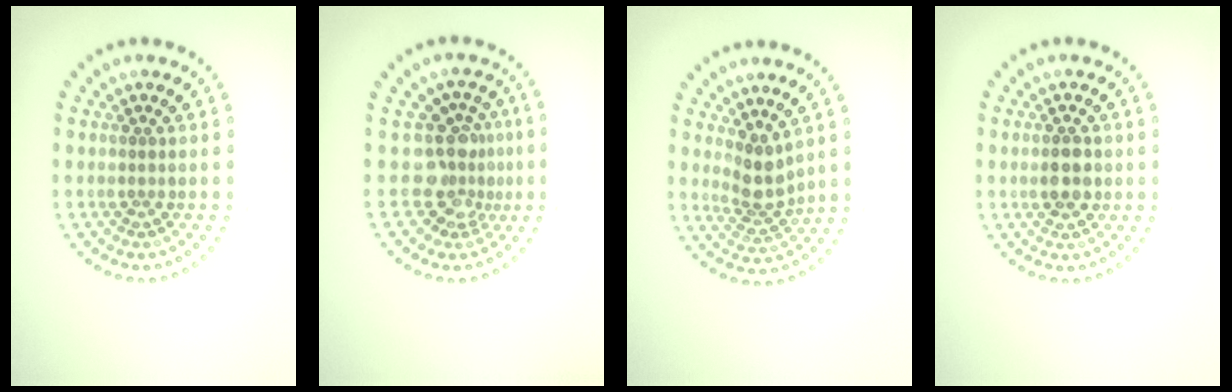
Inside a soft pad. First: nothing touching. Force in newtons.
{"total": 3.7, "press": 2.6, "slide": 2.6}
{"total": 2.9, "press": 2.3, "slide": 1.8}
{"total": 3.0, "press": 3.0, "slide": 0.0}